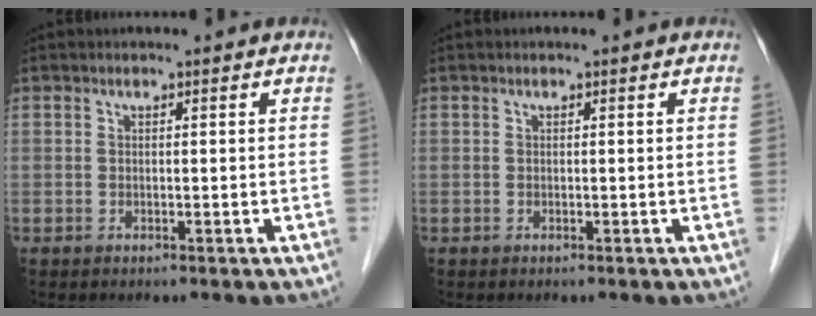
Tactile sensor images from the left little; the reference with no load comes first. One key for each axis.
{"total": 0.0}